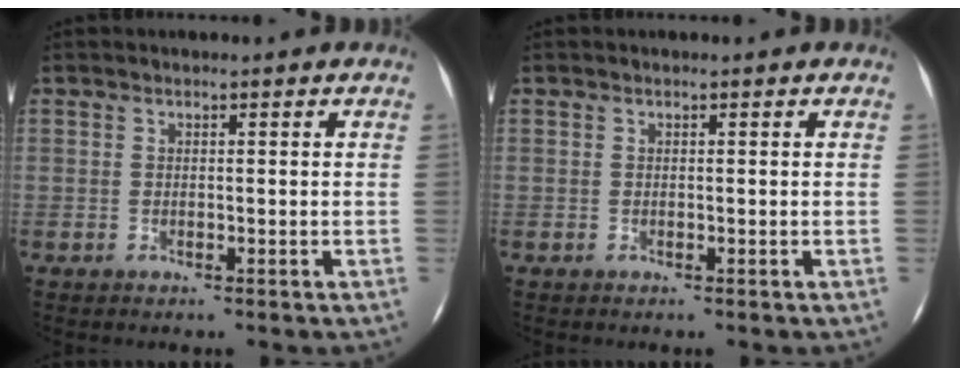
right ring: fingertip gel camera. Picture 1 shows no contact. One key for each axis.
{"total": 0.0}